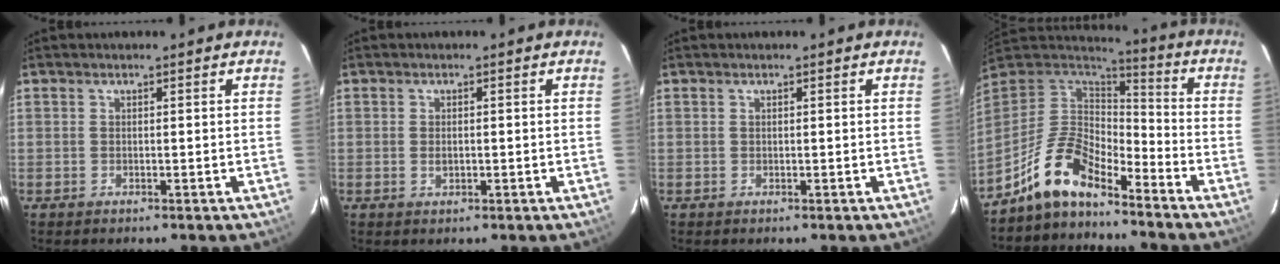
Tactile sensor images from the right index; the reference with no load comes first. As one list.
[{"total": 1.5, "force": [-0.2, 1.0, 1.2], "torque": [-0.021, -0.001, -0.002]}, {"total": 0.0}, {"total": 12.5, "force": [-9.8, 4.3, 6.4], "torque": [-0.137, 0.014, -0.196]}]